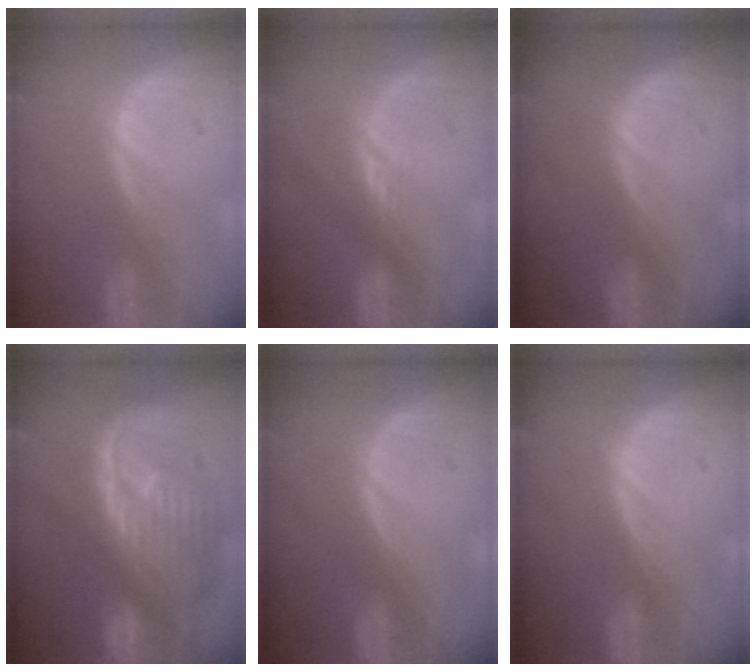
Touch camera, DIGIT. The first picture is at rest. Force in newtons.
{"total": 1.5, "press": 1.3, "slide": 0.8}
{"total": 0.0}
{"total": 12.4, "press": 10.6, "slide": 6.4}
{"total": 0.0}
{"total": 0.0}